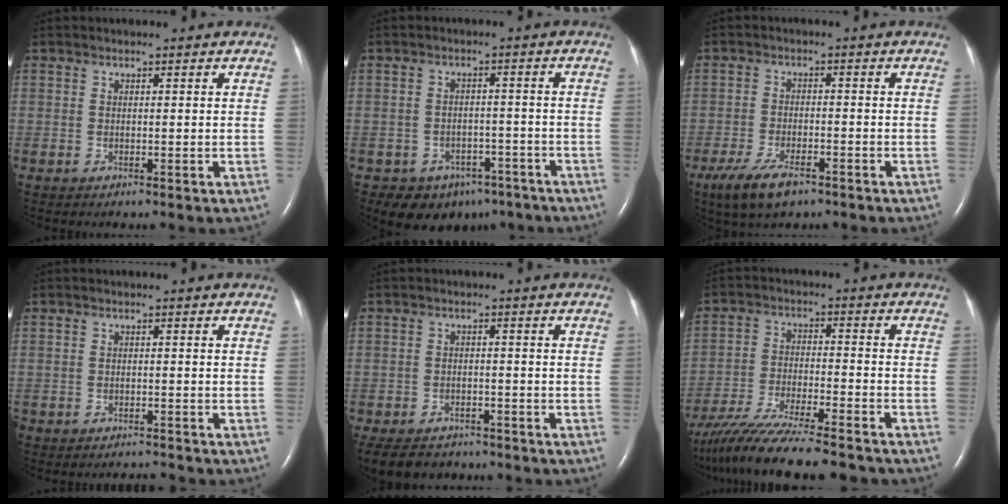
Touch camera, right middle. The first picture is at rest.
{"total": 8.8, "force": [-6.3, 5.9, 1.8], "torque": [-0.010, 0.016, -0.076]}
{"total": 7.0, "force": [-4.7, 2.3, 4.6], "torque": [-0.097, -0.012, -0.081]}
{"total": 1.9, "force": [-1.9, 0.0, -0.3], "torque": [0.005, -0.009, -0.026]}
{"total": 9.8, "force": [-8.1, 4.7, 3.1], "torque": [-0.069, -0.010, -0.112]}
{"total": 17.2, "force": [-14.9, 1.5, 8.6], "torque": [-0.168, -0.031, -0.248]}